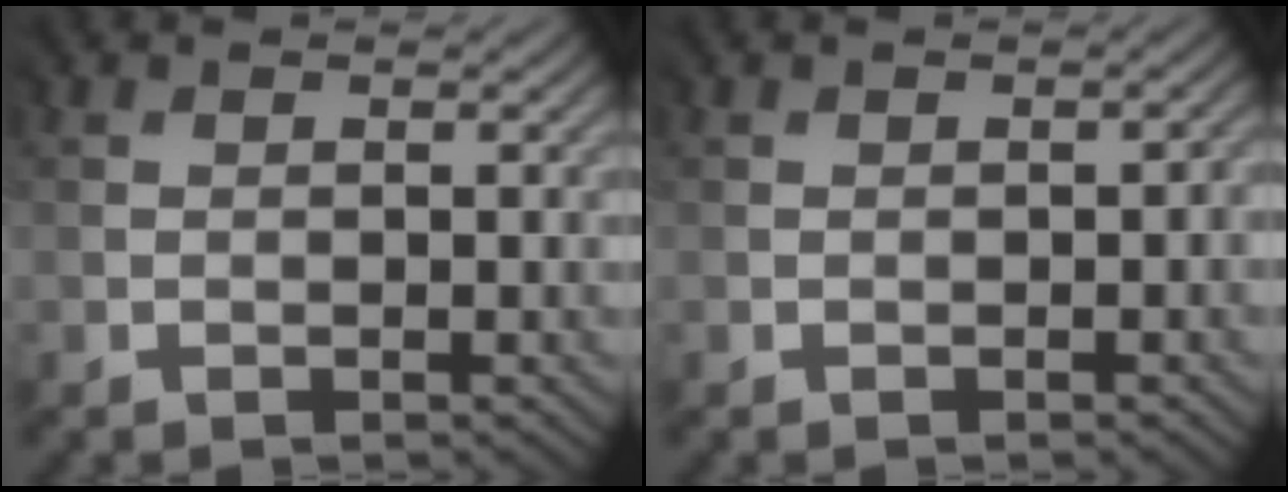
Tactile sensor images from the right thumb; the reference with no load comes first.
{"total": 0.6, "force": [-0.3, 0.2, 0.5], "torque": [-0.002, 0.000, -0.002]}